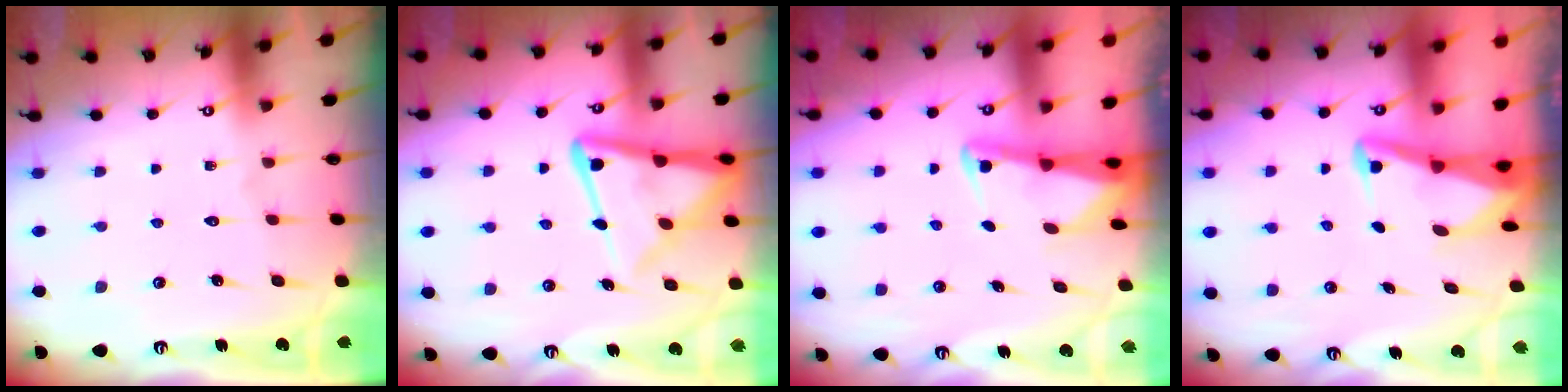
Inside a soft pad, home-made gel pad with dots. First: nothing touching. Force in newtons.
{"total": 13.8, "press": 13.7, "slide": 1.5}
{"total": 2.4, "press": 2.4, "slide": 0.3}
{"total": 3.5, "press": 3.3, "slide": 1.0}